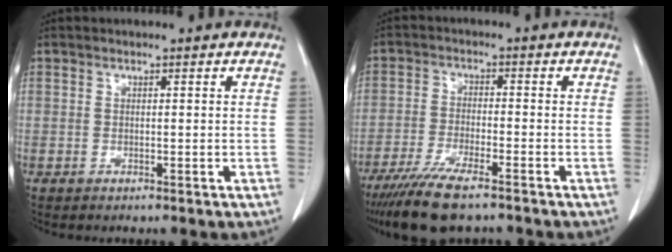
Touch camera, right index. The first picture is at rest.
{"total": 9.4, "force": [-7.3, 1.4, 5.8], "torque": [-0.104, -0.022, -0.122]}